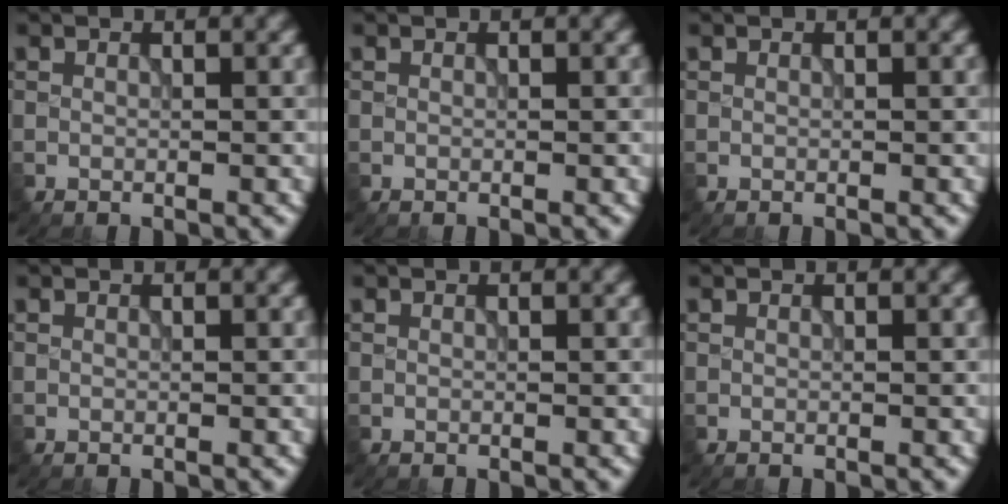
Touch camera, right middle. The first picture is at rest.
{"total": 0.0}
{"total": 0.0}
{"total": 0.0}
{"total": 0.0}
{"total": 0.0}